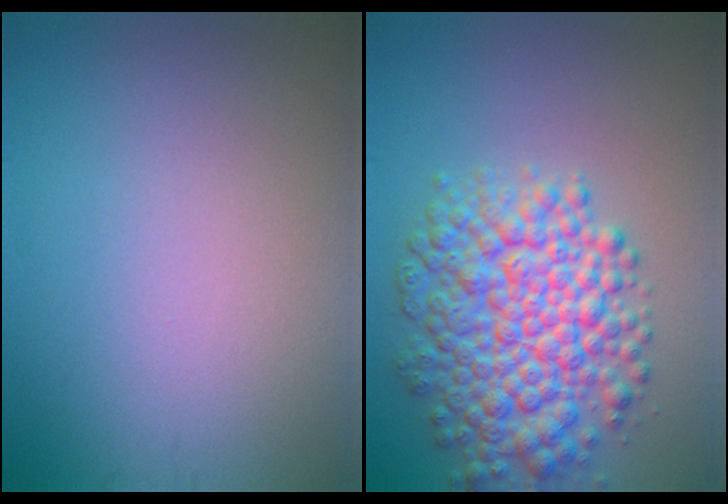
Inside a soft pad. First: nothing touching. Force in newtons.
{"total": 8.0, "press": 8.0, "slide": 0.2}